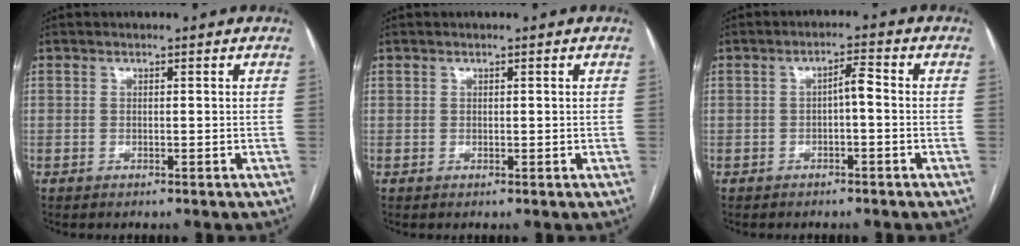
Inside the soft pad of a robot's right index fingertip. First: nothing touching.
{"total": 0.7, "force": [0.5, 0.4, 0.3], "torque": [0.002, -0.003, 0.008]}
{"total": 2.8, "force": [-0.3, 0.6, 2.7], "torque": [-0.044, 0.015, -0.004]}